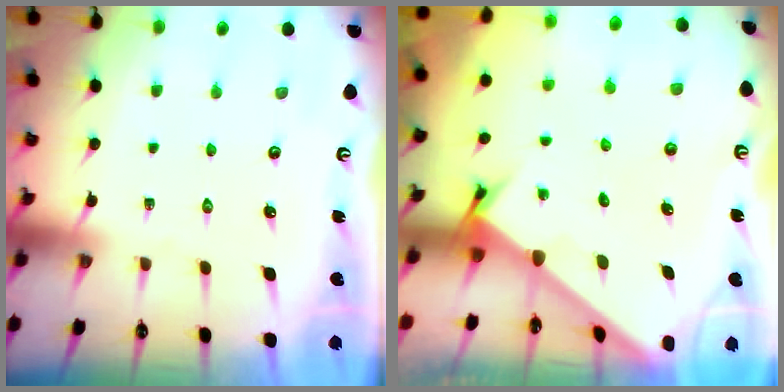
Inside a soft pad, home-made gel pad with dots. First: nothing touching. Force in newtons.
{"total": 2.1, "press": 2.1, "slide": 0.2}